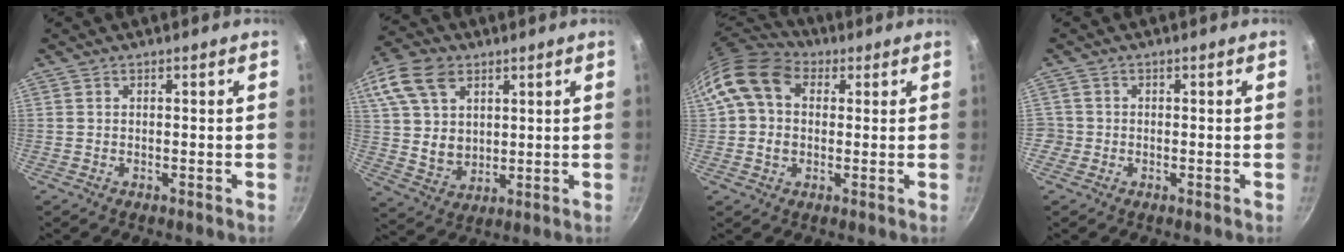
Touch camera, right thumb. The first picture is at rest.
{"total": 17.6, "force": [7.7, 12.6, 9.7], "torque": [-0.199, 0.000, 0.154]}
{"total": 12.9, "force": [2.9, 9.8, 7.9], "torque": [-0.142, 0.019, 0.036]}
{"total": 1.8, "force": [-0.6, 1.7, 0.1], "torque": [0.008, 0.011, -0.009]}